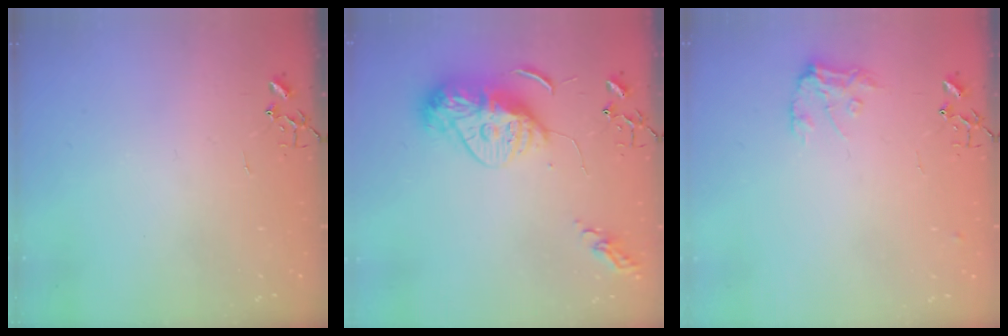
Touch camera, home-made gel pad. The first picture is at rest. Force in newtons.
{"total": 12.9, "press": 12.8, "slide": 1.3}
{"total": 9.8, "press": 9.8, "slide": 0.6}